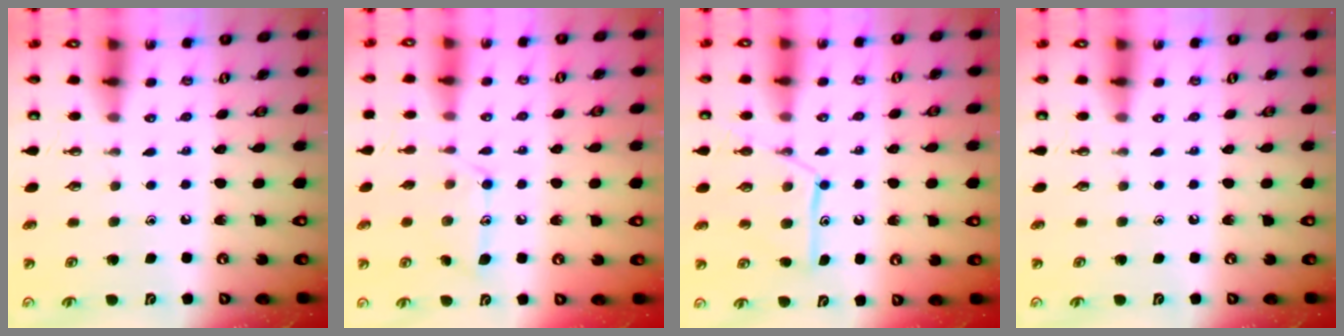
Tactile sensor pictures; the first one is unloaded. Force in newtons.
{"total": 11.7, "press": 11.7, "slide": 0.1}
{"total": 12.5, "press": 12.5, "slide": 1.0}
{"total": 0.0}